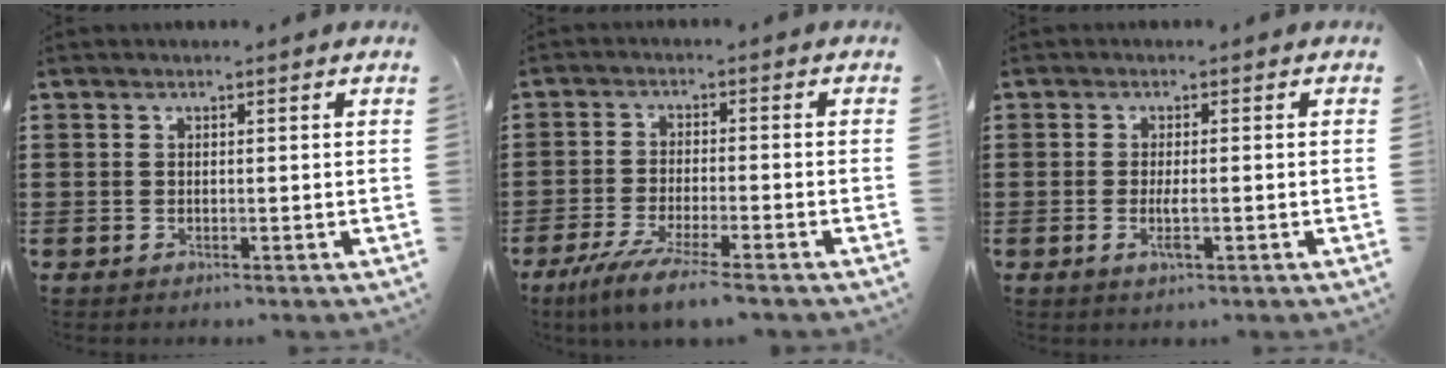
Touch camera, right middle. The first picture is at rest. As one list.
[{"total": 5.4, "force": [-4.5, -0.3, 3.1], "torque": [-0.068, -0.020, -0.087]}, {"total": 2.3, "force": [-0.7, 0.5, 2.2], "torque": [-0.046, -0.003, -0.015]}]